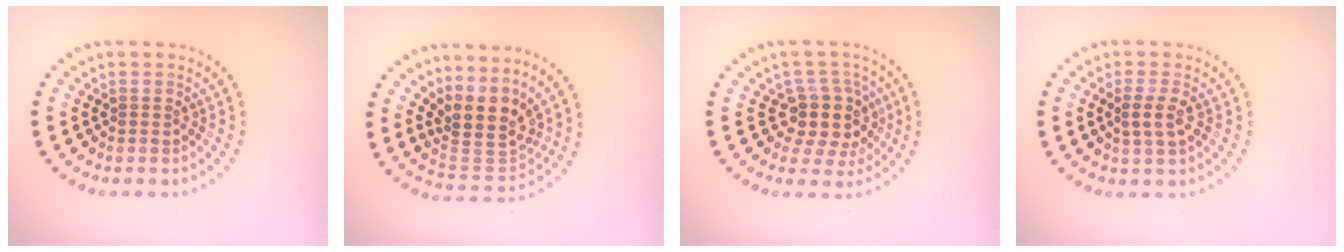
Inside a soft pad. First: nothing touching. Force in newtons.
{"total": 4.2, "press": 3.1, "slide": 2.8}
{"total": 3.8, "press": 3.1, "slide": 2.2}
{"total": 2.0, "press": 1.9, "slide": 0.7}